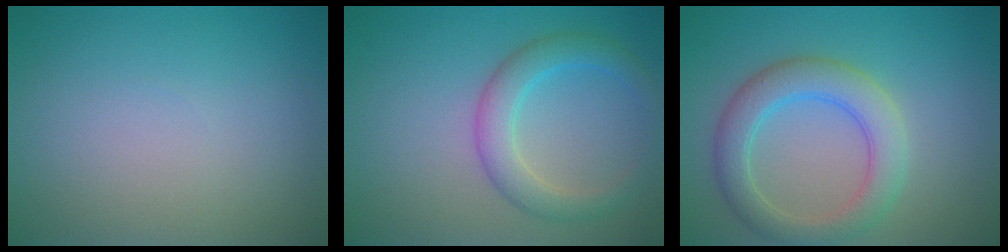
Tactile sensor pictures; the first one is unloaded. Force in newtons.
{"total": 3.6, "press": 3.6, "slide": 0.1}
{"total": 4.7, "press": 4.7, "slide": 0.4}